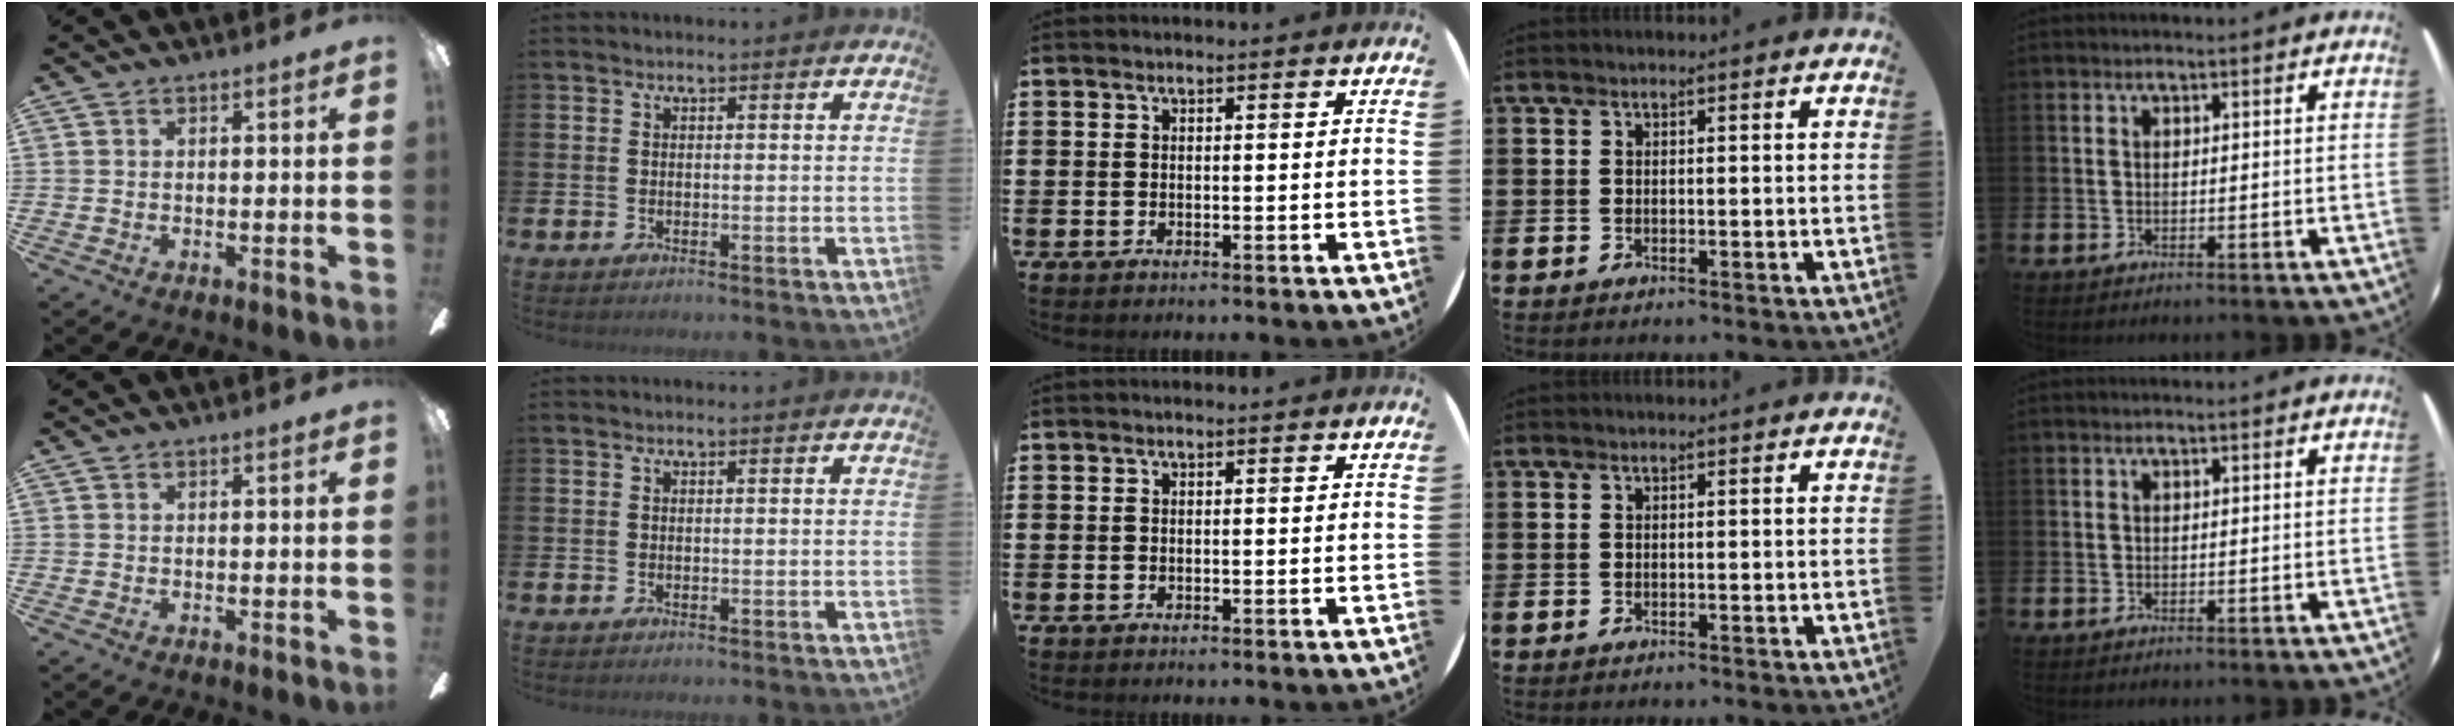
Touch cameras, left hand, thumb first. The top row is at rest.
{}